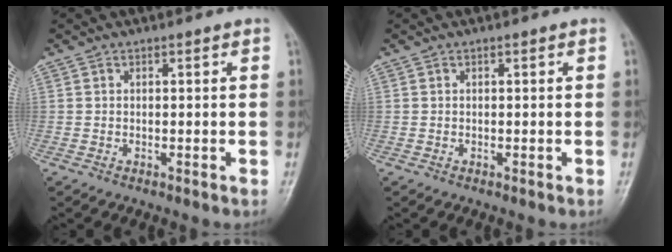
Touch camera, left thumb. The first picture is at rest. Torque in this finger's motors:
{"motor_torque": [0.00, 0.00, 0.00, 0.00, 0.00]}